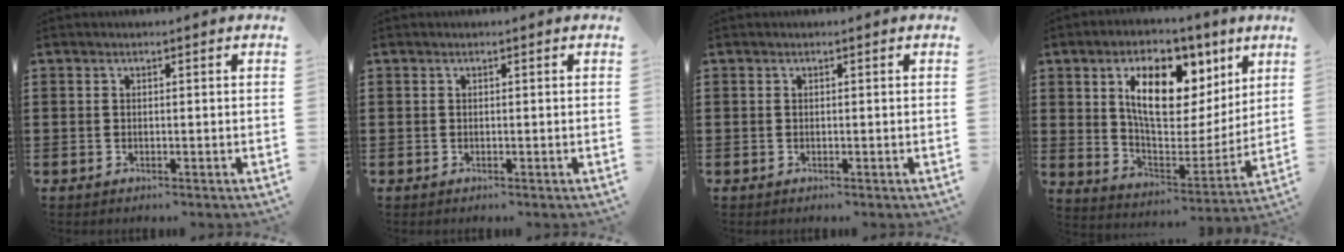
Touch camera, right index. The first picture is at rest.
{"total": 0.0}
{"total": 0.0}
{"total": 12.4, "force": [6.8, 6.5, 8.1], "torque": [-0.147, -0.016, 0.119]}